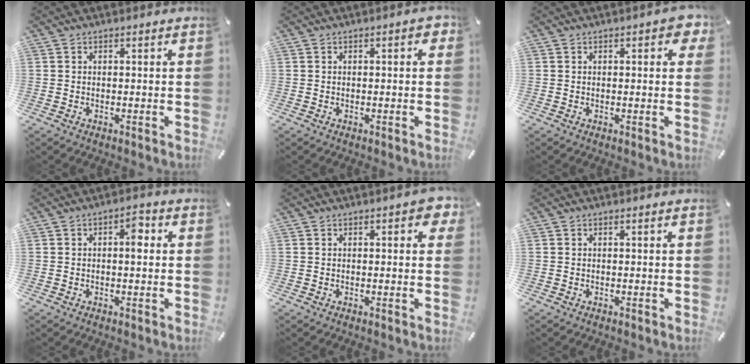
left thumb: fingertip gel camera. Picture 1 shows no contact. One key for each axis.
{"total": 2.0, "fx": 0.2, "fy": 0.8, "fz": 1.9, "tx": -0.028, "ty": 0.004, "tz": -0.001}
{"total": 3.4, "fx": 0.9, "fy": 1.4, "fz": 2.9, "tx": -0.036, "ty": -0.002, "tz": 0.009}
{"total": 4.0, "fx": 0.5, "fy": 1.7, "fz": 3.6, "tx": -0.050, "ty": 0.002, "tz": 0.000}
{"total": 3.5, "fx": 1.0, "fy": 1.5, "fz": 3.1, "tx": -0.039, "ty": -0.001, "tz": 0.011}
{"total": 0.0}